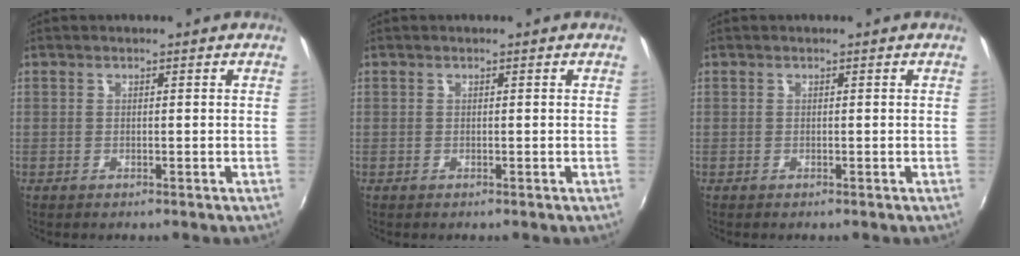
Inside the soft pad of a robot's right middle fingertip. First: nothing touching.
{"total": 0.0}
{"total": 0.0}